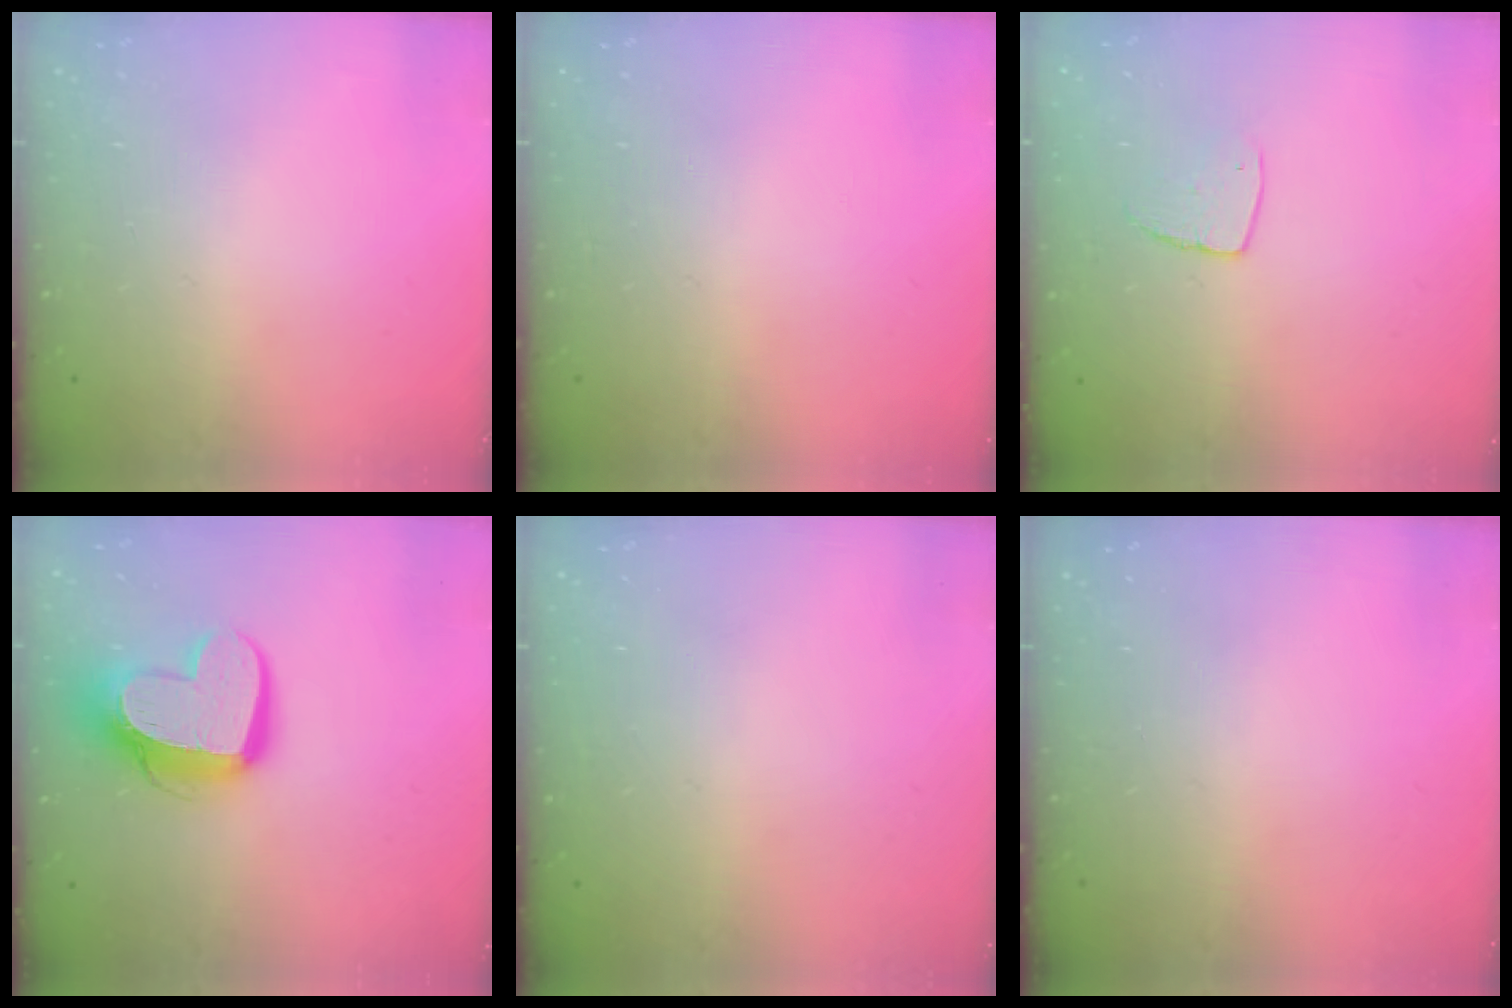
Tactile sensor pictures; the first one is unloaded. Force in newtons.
{"total": 0.0}
{"total": 6.0, "press": 6.0, "slide": 0.3}
{"total": 14.0, "press": 13.9, "slide": 1.3}
{"total": 0.0}
{"total": 0.0}